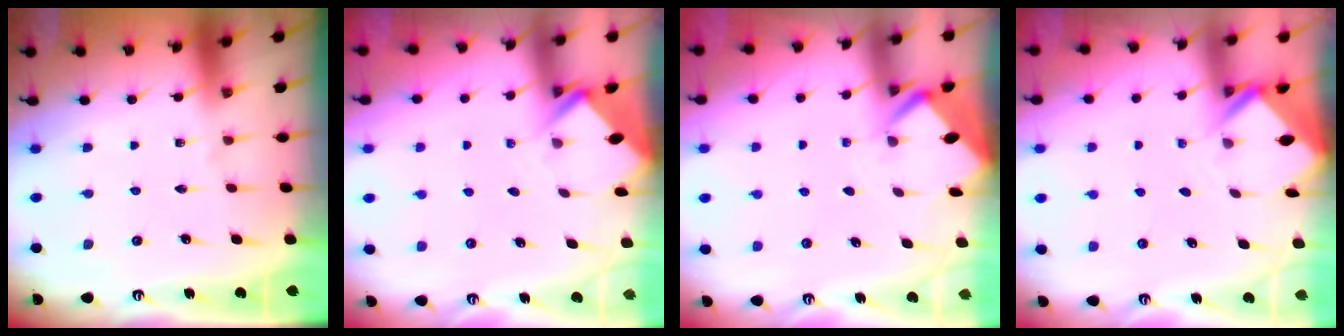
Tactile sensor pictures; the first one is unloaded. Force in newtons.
{"total": 2.5, "press": 2.5, "slide": 0.2}
{"total": 2.9, "press": 2.9, "slide": 0.4}
{"total": 2.3, "press": 2.3, "slide": 0.1}